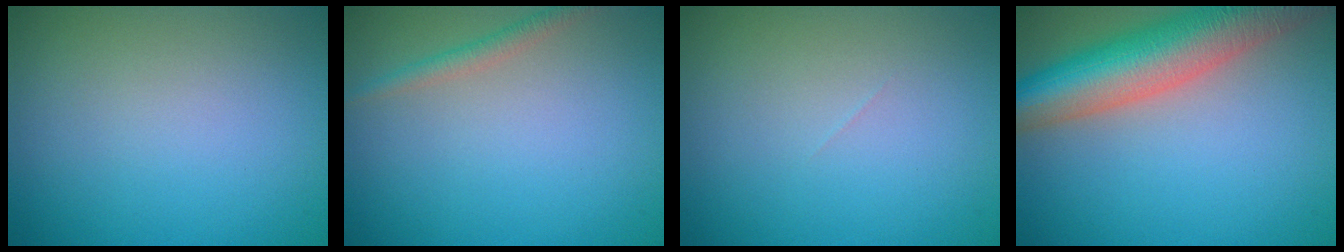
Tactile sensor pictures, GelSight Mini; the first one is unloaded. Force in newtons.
{"total": 1.5, "press": 1.5, "slide": 0.0}
{"total": 0.0}
{"total": 10.0, "press": 10.0, "slide": 0.6}